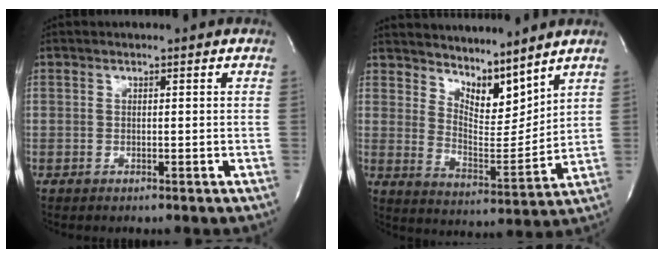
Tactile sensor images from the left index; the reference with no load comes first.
{"total": 9.2, "force": [8.0, 2.8, 3.6], "torque": [-0.066, -0.015, 0.152]}